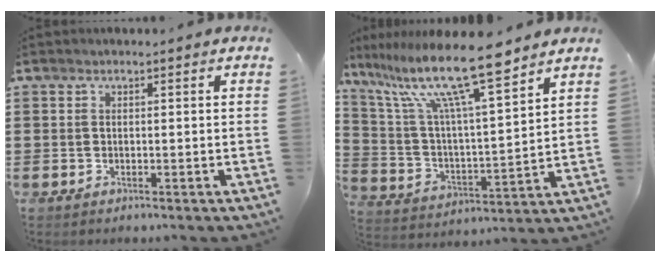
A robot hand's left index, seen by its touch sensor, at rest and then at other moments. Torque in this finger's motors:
{"motor_torque": [1.10, -1.03, 1.05, 0.21]}